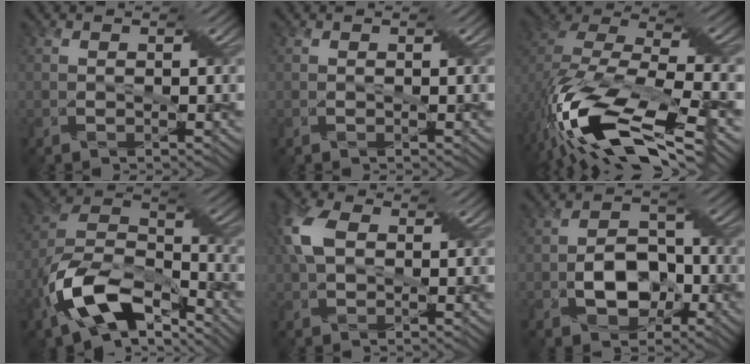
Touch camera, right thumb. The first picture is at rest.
{"total": 0.0}
{"total": 16.7, "force": [-7.0, 7.8, 13.0], "torque": [-0.307, -0.027, -0.114]}
{"total": 13.6, "force": [-6.9, 6.9, 9.5], "torque": [-0.214, -0.009, -0.136]}
{"total": 7.3, "force": [1.3, 4.4, 5.7], "torque": [-0.156, 0.014, 0.012]}
{"total": 6.3, "force": [-2.2, 3.9, 4.4], "torque": [-0.083, -0.001, -0.041]}